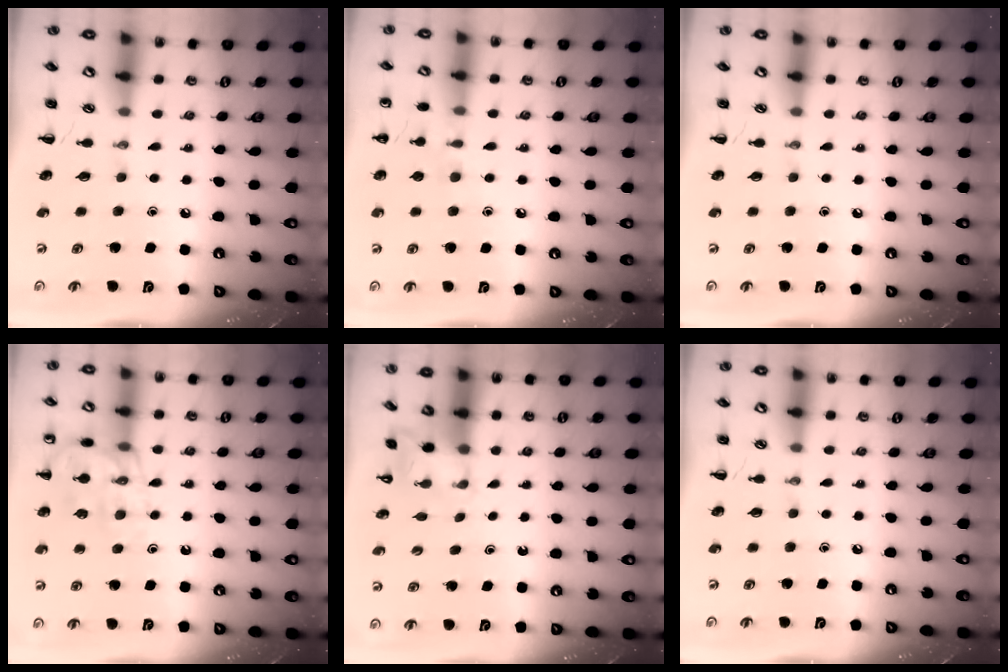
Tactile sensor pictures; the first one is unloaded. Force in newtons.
{"total": 6.2, "press": 5.9, "slide": 1.9}
{"total": 0.0}
{"total": 13.4, "press": 13.3, "slide": 1.4}
{"total": 2.0, "press": 2.0, "slide": 0.5}
{"total": 0.0}